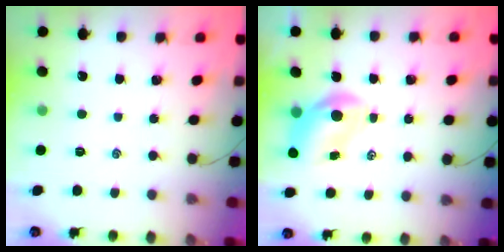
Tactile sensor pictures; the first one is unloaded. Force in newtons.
{"total": 6.7, "press": 6.6, "slide": 0.9}